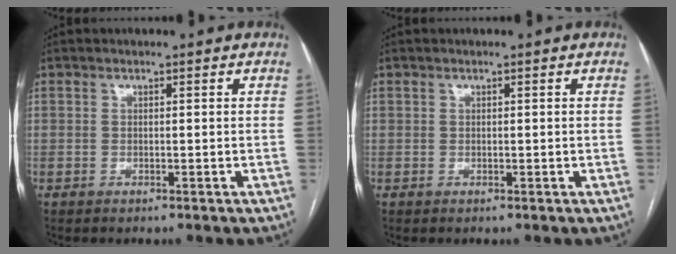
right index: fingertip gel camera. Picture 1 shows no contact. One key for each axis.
{"total": 0.0}